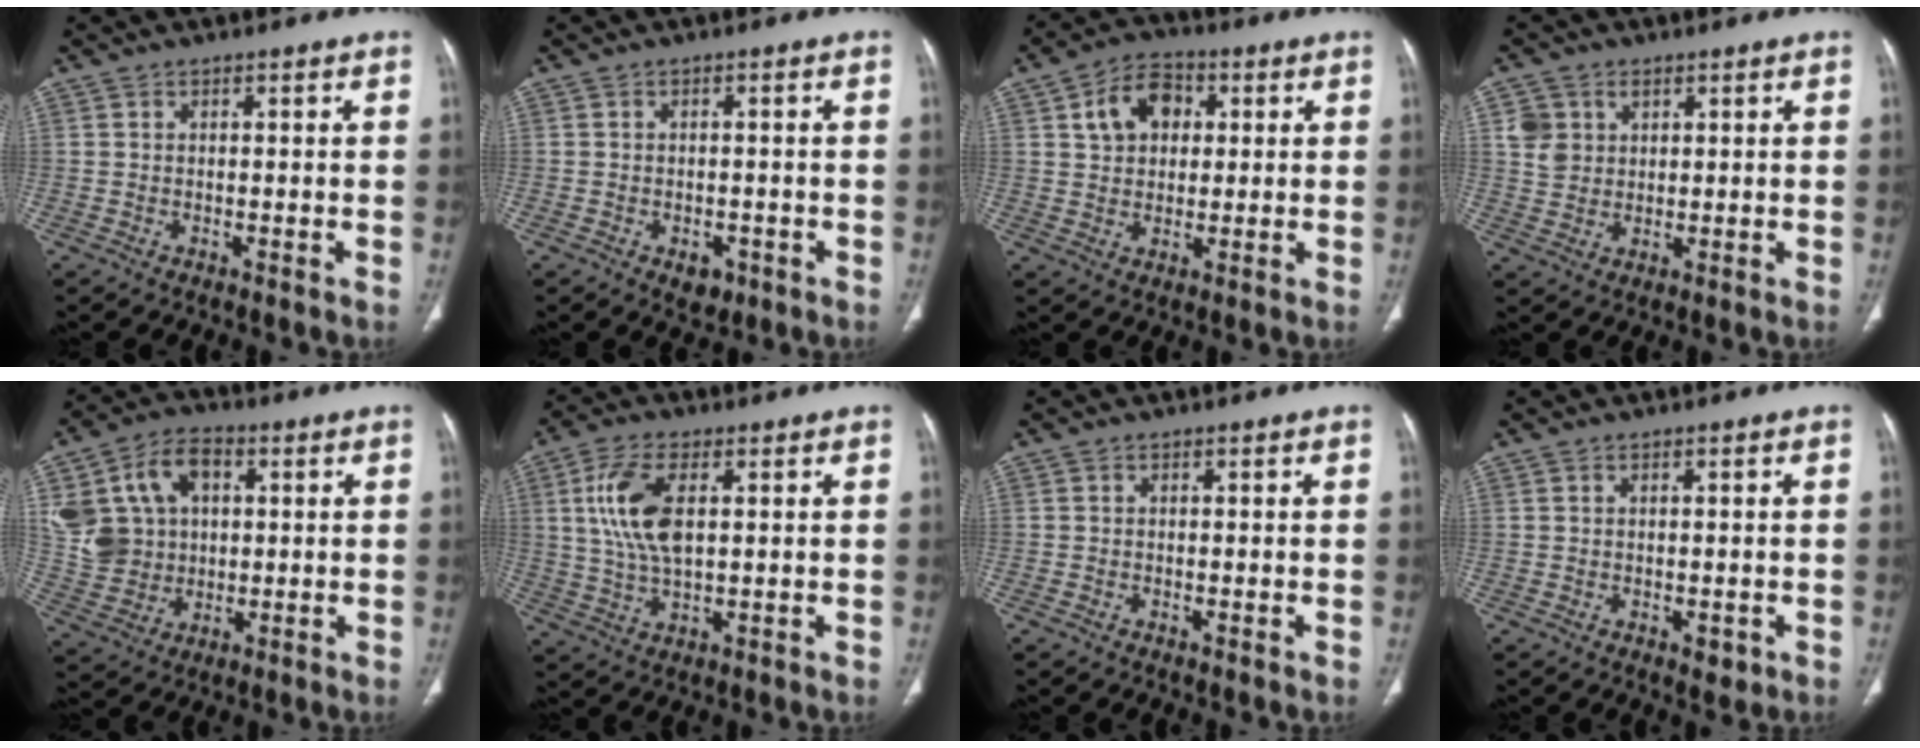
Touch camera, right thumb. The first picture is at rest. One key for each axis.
{"total": 3.1, "fx": -1.5, "fy": 2.0, "fz": 1.7, "tx": -0.010, "ty": 0.003, "tz": -0.013}
{"total": 8.8, "fx": 2.5, "fy": 6.4, "fz": 5.5, "tx": -0.070, "ty": 0.006, "tz": 0.038}
{"total": 5.1, "fx": 1.9, "fy": 4.3, "fz": 1.8, "tx": -0.016, "ty": -0.009, "tz": 0.039}
{"total": 15.2, "fx": 3.3, "fy": 12.0, "fz": 8.8, "tx": -0.147, "ty": 0.013, "tz": 0.068}
{"total": 11.0, "fx": 2.5, "fy": 5.4, "fz": 9.2, "tx": -0.193, "ty": -0.001, "tz": 0.050}
{"total": 0.0}
{"total": 2.1, "fx": -0.7, "fy": 1.2, "fz": 1.6, "tx": -0.015, "ty": -0.002, "tz": -0.004}